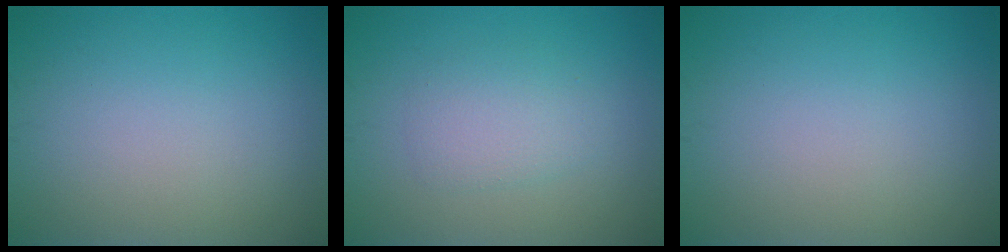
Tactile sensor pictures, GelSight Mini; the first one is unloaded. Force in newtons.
{"total": 2.4, "press": 2.4, "slide": 0.2}
{"total": 0.0}